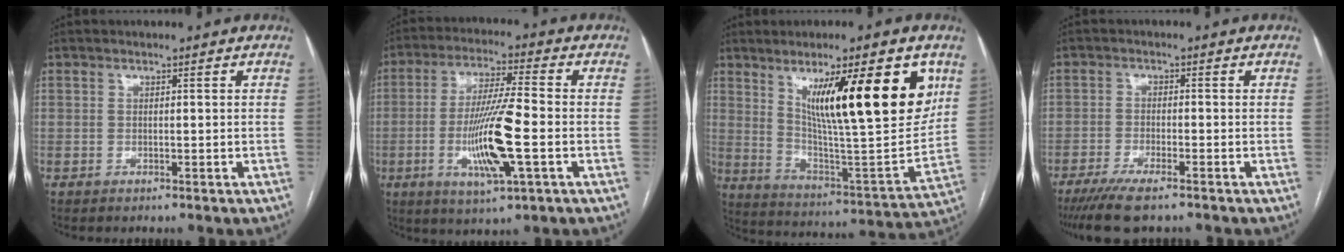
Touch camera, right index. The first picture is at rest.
{"total": 12.8, "force": [-3.1, 0.8, 12.4], "torque": [-0.240, -0.012, -0.059]}
{"total": 21.6, "force": [9.3, 2.7, 19.4], "torque": [-0.281, -0.017, 0.149]}
{"total": 7.3, "force": [-5.6, 1.0, 4.6], "torque": [-0.075, -0.017, -0.090]}